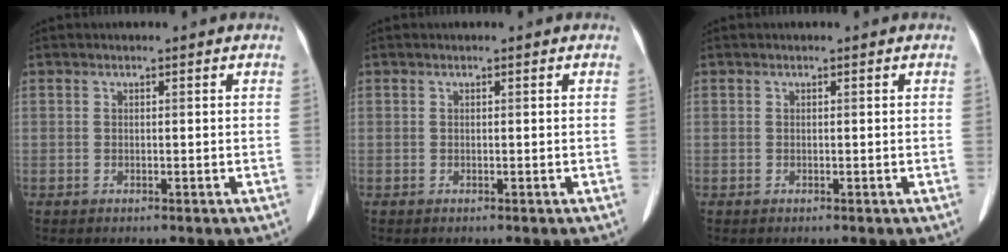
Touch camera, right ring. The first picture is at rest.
{"total": 0.0}
{"total": 0.0}